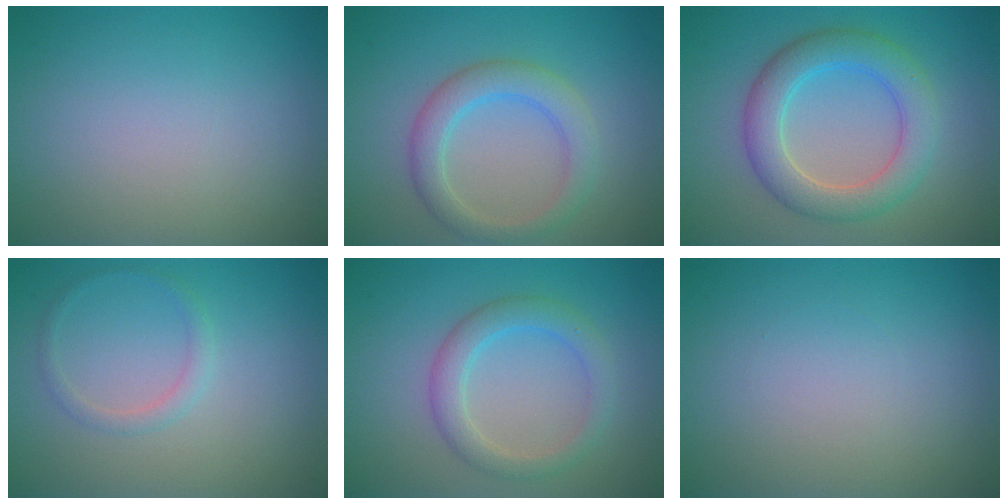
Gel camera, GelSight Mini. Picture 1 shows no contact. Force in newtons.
{"total": 3.7, "press": 3.7, "slide": 0.3}
{"total": 5.3, "press": 5.3, "slide": 0.3}
{"total": 1.3, "press": 1.3, "slide": 0.0}
{"total": 3.1, "press": 3.1, "slide": 0.2}
{"total": 0.0}